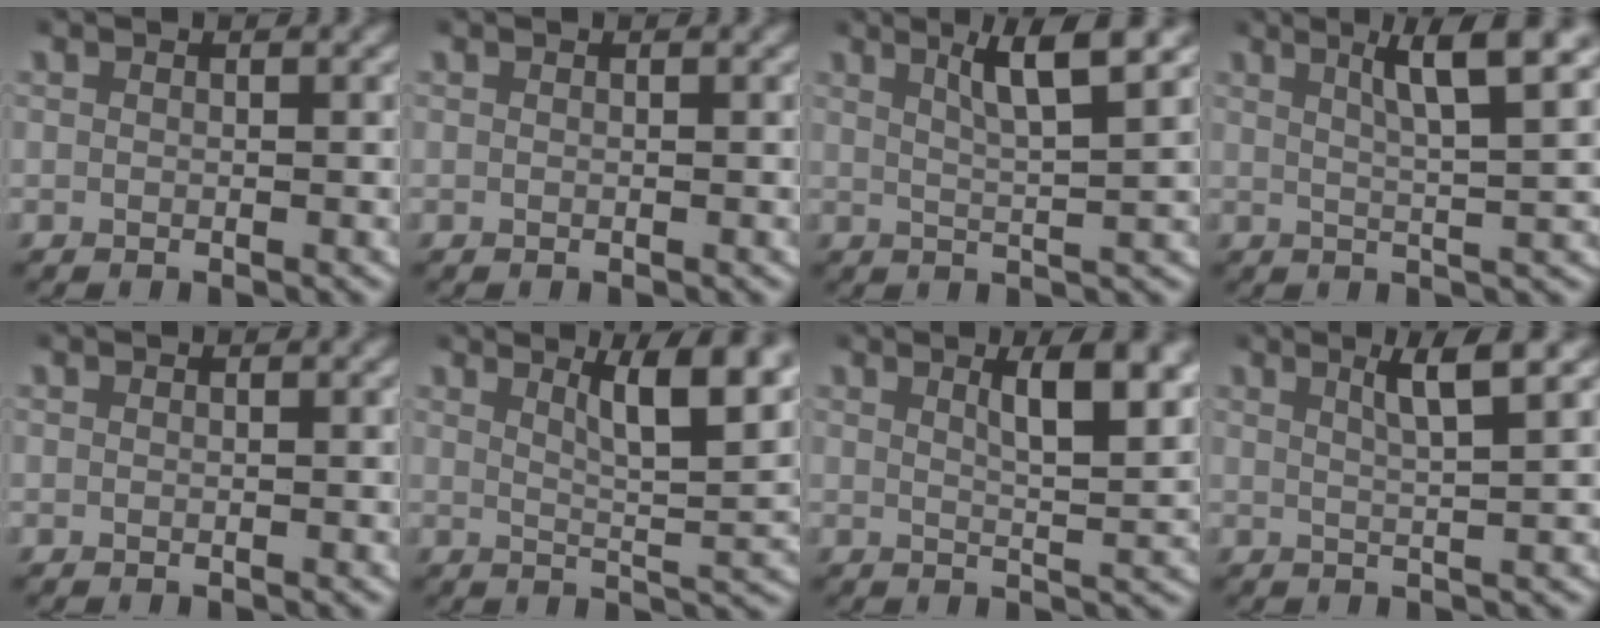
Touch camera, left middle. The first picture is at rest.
{"total": 0.0}
{"total": 4.9, "force": [2.7, 0.8, 4.0], "torque": [-0.071, 0.003, 0.042]}
{"total": 5.4, "force": [2.8, 1.0, 4.5], "torque": [-0.072, 0.004, 0.040]}
{"total": 0.0}
{"total": 7.0, "force": [3.2, 2.2, 5.7], "torque": [-0.083, -0.010, 0.050]}
{"total": 4.9, "force": [2.4, 1.3, 4.1], "torque": [-0.063, -0.007, 0.038]}
{"total": 3.2, "force": [1.9, 0.1, 2.6], "torque": [-0.049, 0.002, 0.031]}